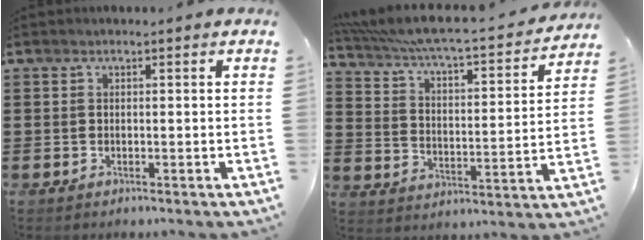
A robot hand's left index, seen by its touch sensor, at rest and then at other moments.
{"total": 4.6, "force": [4.1, 0.2, 2.0], "torque": [-0.064, -0.042, 0.060]}